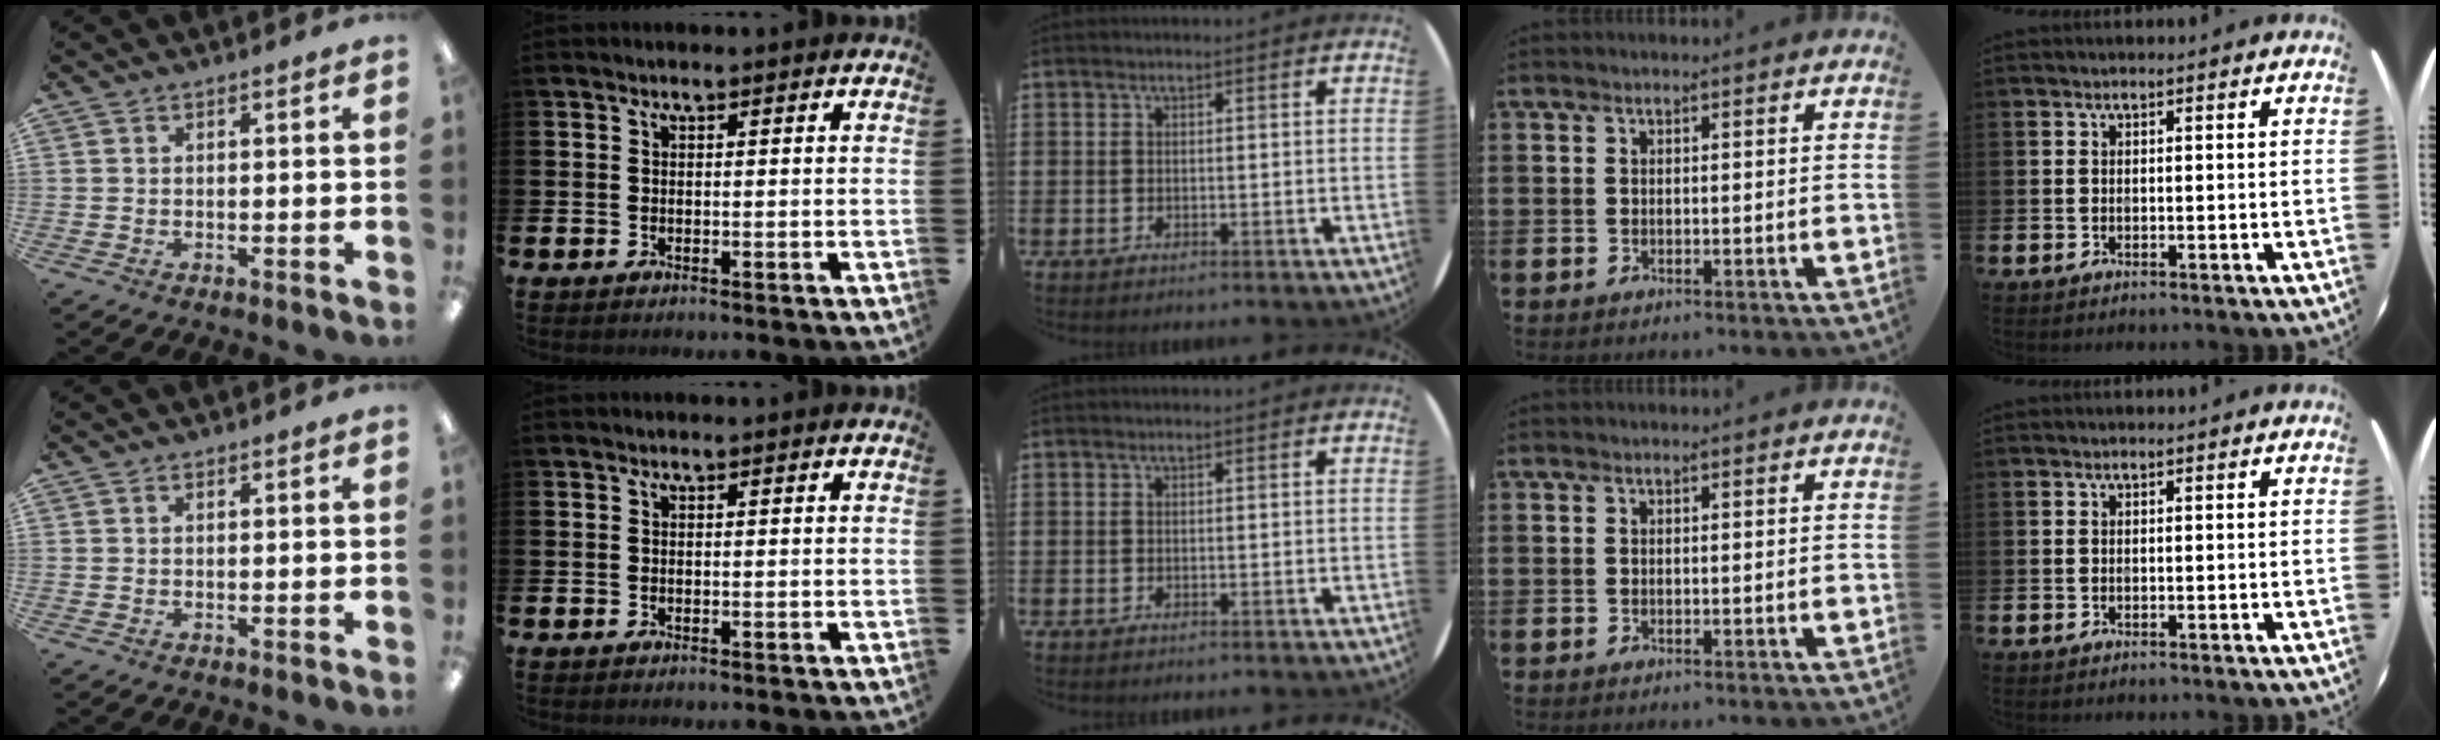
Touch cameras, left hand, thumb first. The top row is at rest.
{}